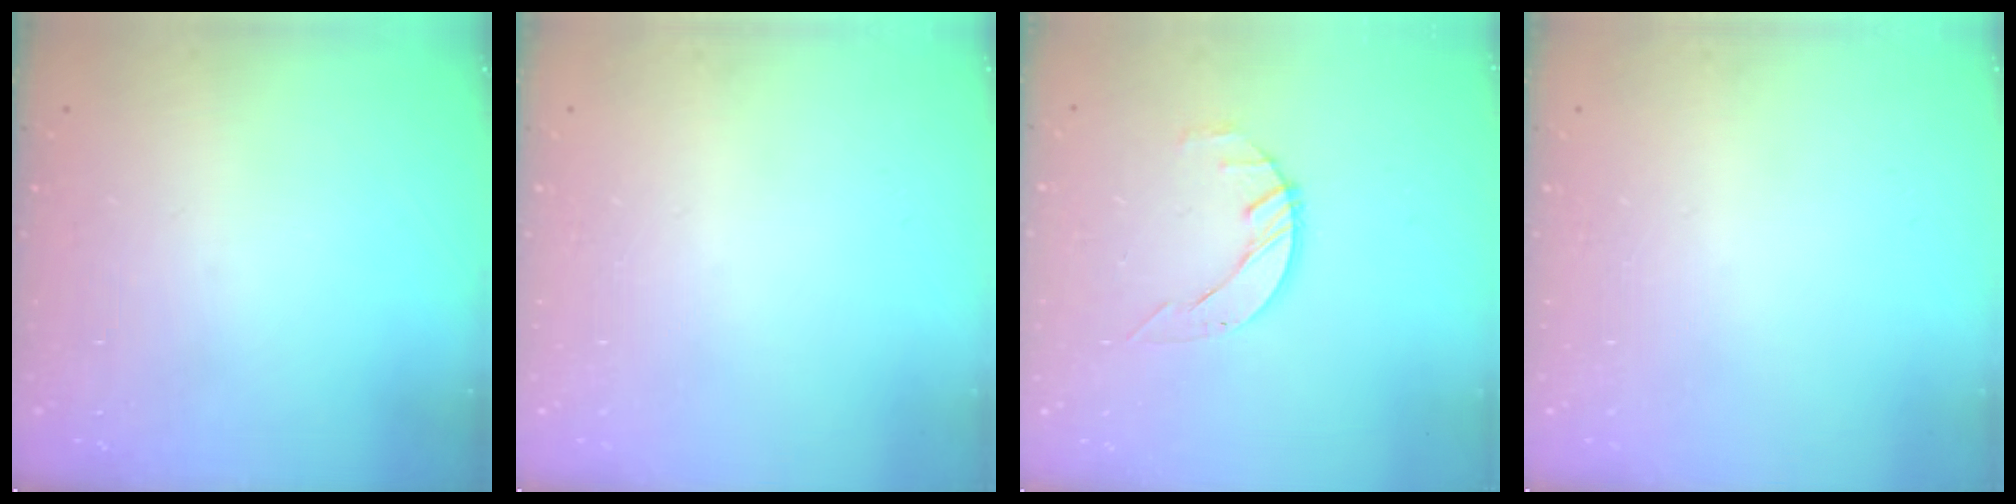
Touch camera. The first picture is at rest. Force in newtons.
{"total": 0.0}
{"total": 2.7, "press": 2.7, "slide": 0.3}
{"total": 0.0}